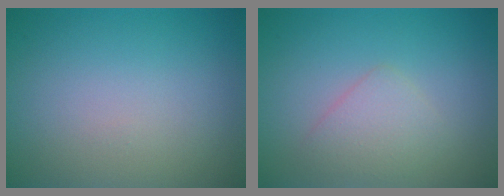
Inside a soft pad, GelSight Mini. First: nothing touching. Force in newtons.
{"total": 2.2, "press": 2.2, "slide": 0.1}